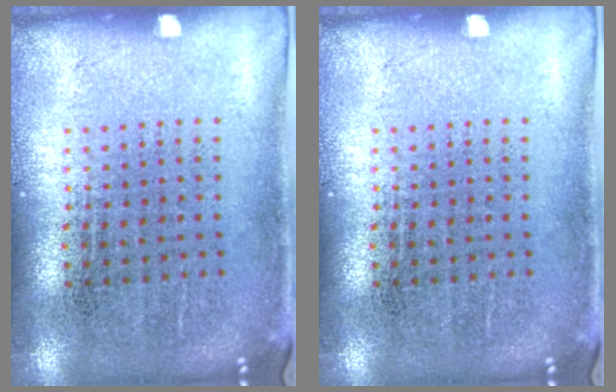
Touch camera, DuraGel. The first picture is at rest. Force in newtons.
{"total": 0.0}